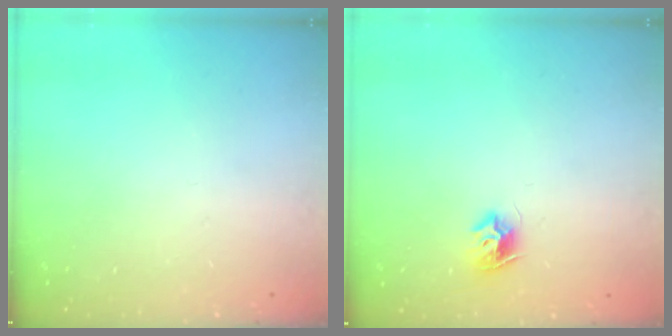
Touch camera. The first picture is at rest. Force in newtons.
{"total": 7.5, "press": 7.5, "slide": 0.1}